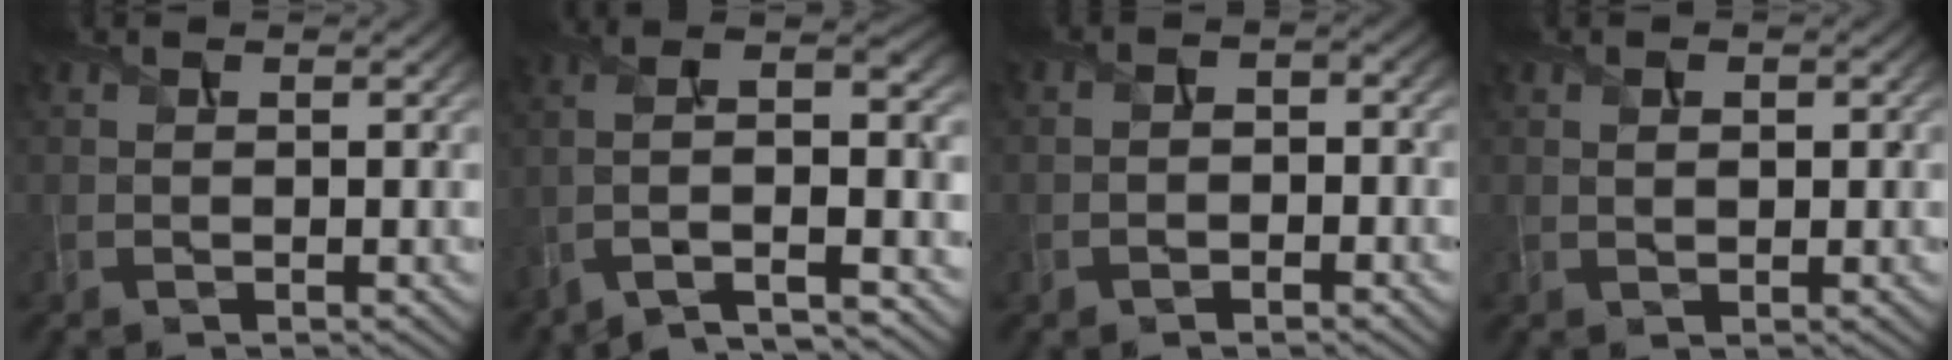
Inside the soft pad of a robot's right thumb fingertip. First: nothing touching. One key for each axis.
{"total": 13.7, "fx": -7.2, "fy": 4.7, "fz": 10.6, "tx": -0.212, "ty": 0.004, "tz": -0.122}
{"total": 2.6, "fx": -1.4, "fy": 1.5, "fz": 1.6, "tx": -0.016, "ty": 0.004, "tz": -0.027}
{"total": 1.3, "fx": 0.3, "fy": 0.8, "fz": 1.0, "tx": -0.013, "ty": -0.005, "tz": 0.007}